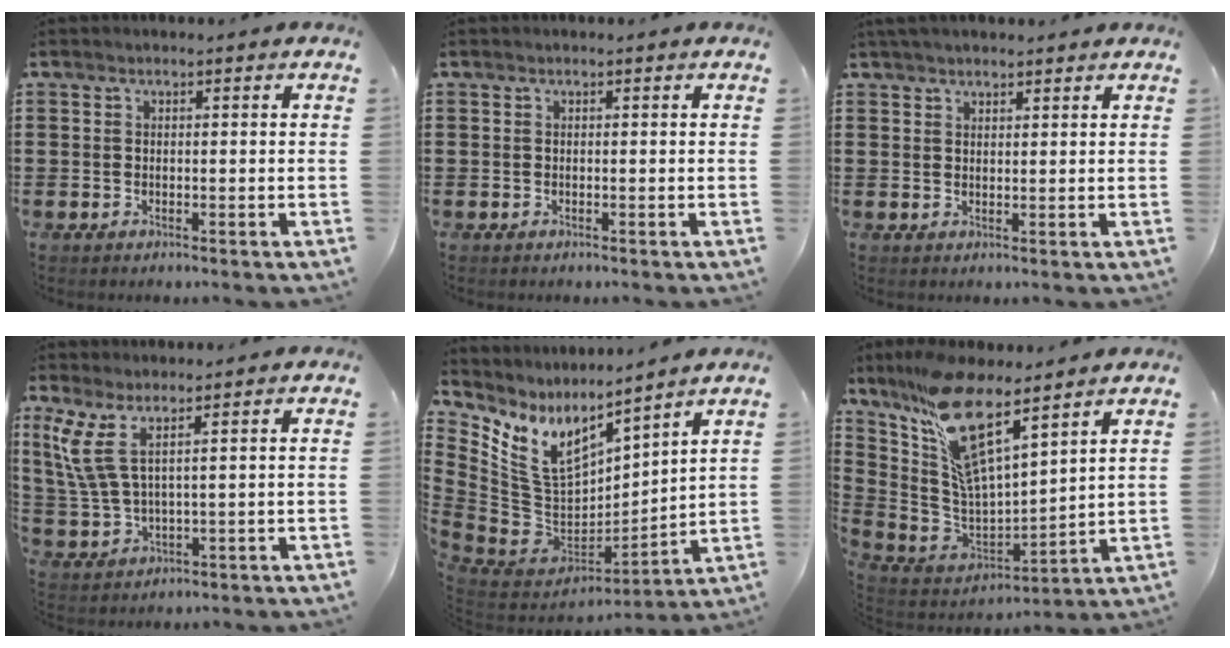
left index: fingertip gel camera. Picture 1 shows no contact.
{"total": 0.0}
{"total": 2.2, "force": [2.1, 0.5, 0.6], "torque": [-0.016, 0.002, 0.042]}
{"total": 5.7, "force": [2.7, 1.3, 4.8], "torque": [-0.126, -0.008, 0.043]}
{"total": 8.4, "force": [4.5, 5.2, 4.9], "torque": [-0.135, -0.045, 0.087]}
{"total": 13.9, "force": [8.5, 3.5, 10.4], "torque": [-0.248, -0.066, 0.144]}